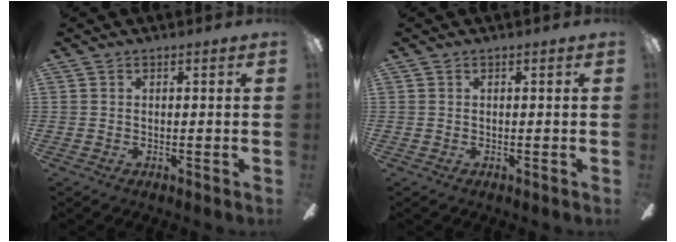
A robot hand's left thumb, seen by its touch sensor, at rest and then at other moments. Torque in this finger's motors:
{"motor_torque": [0.01, 0.01, -0.39, 0.39, 0.00]}